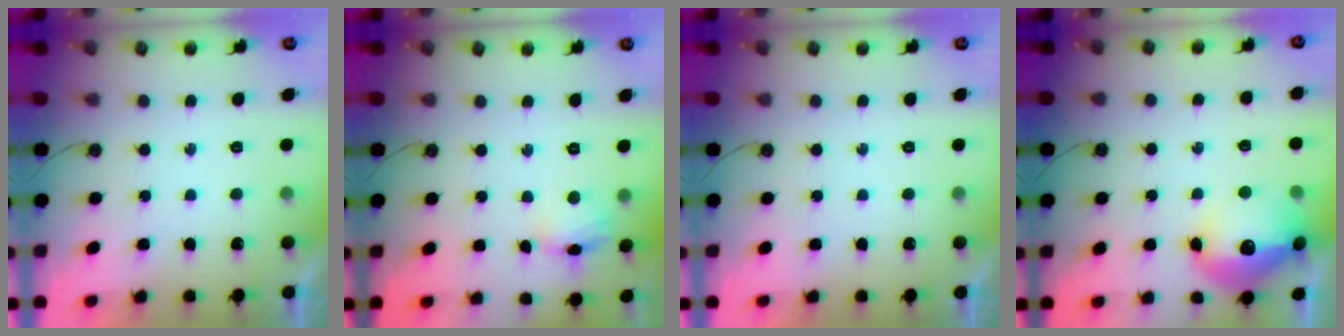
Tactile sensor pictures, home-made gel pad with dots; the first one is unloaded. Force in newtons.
{"total": 6.1, "press": 6.0, "slide": 1.2}
{"total": 0.0}
{"total": 17.8, "press": 17.7, "slide": 1.5}